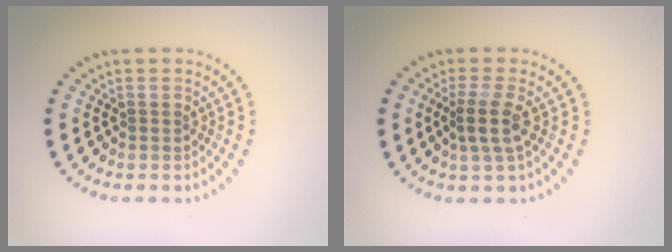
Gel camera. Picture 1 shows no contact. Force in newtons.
{"total": 2.6, "press": 2.1, "slide": 1.5}